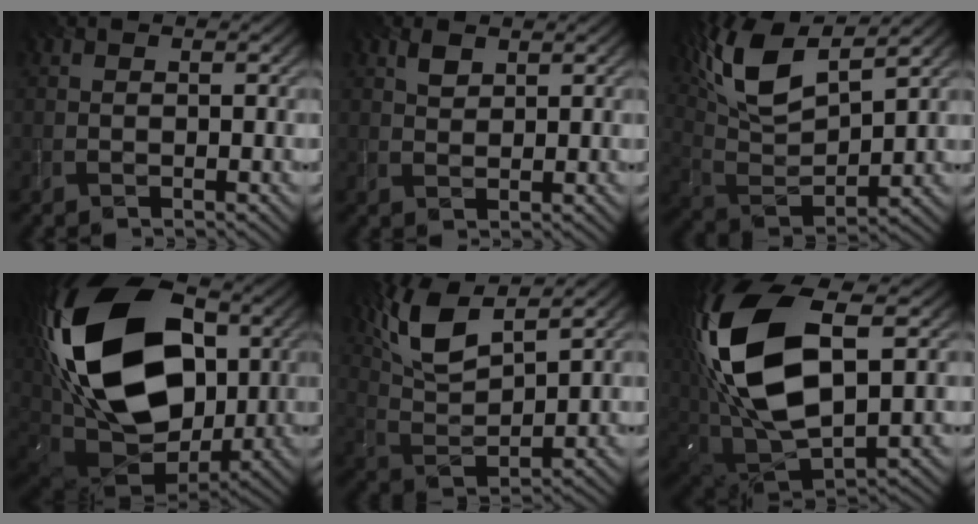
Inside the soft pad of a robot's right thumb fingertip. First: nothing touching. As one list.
[{"total": 1.9, "force": [1.3, 1.0, 1.0], "torque": [-0.022, 0.001, 0.027]}, {"total": 13.4, "force": [7.8, 4.8, 9.8], "torque": [-0.237, 0.020, 0.156]}, {"total": 23.8, "force": [5.6, 15.3, 17.3], "torque": [-0.387, 0.019, 0.106]}, {"total": 10.7, "force": [7.1, 3.3, 7.4], "torque": [-0.175, 0.014, 0.143]}, {"total": 19.2, "force": [4.4, 10.6, 15.4], "torque": [-0.357, 0.006, 0.086]}]